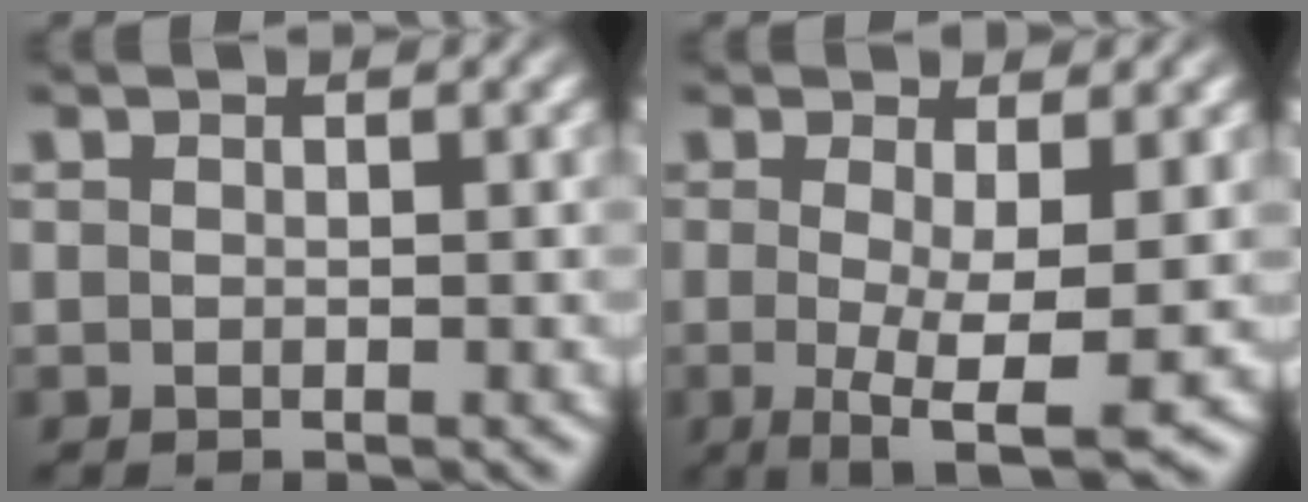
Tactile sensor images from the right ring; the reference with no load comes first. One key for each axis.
{"total": 6.2, "fx": -3.1, "fy": 1.6, "fz": 5.2, "tx": -0.101, "ty": -0.050, "tz": -0.029}